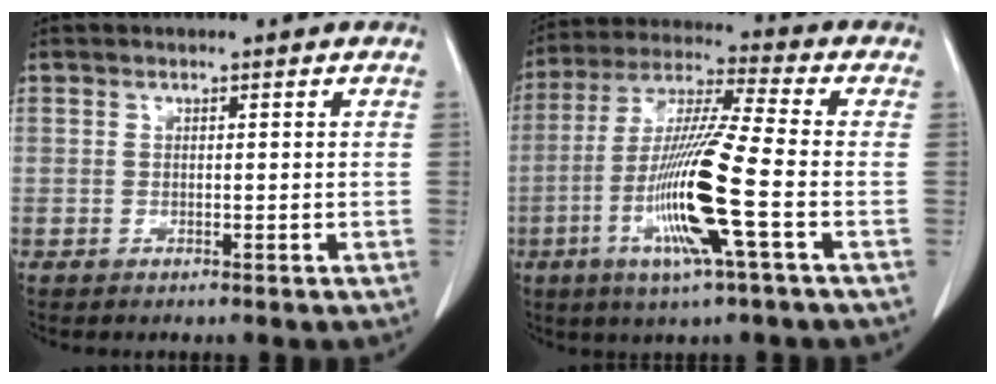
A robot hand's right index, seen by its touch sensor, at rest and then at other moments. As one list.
[{"total": 14.7, "force": [-4.4, -0.5, 14.1], "torque": [-0.290, -0.017, -0.090]}]